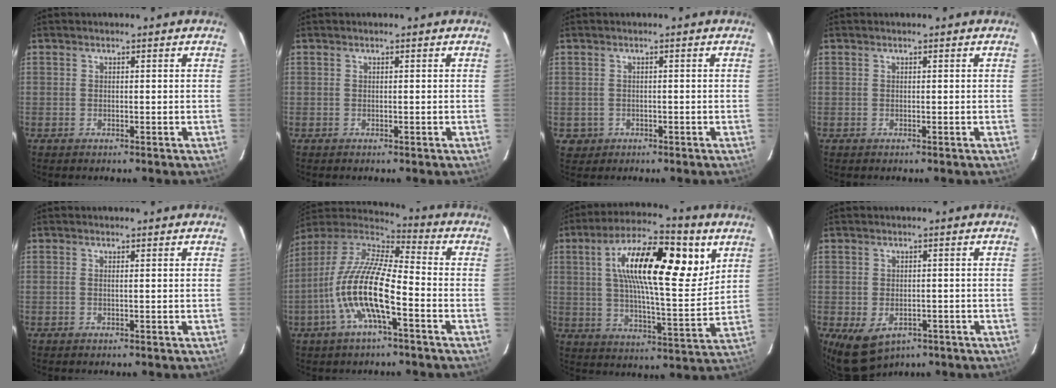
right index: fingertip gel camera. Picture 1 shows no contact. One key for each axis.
{"total": 0.0}
{"total": 2.7, "fx": -0.5, "fy": 2.6, "fz": 0.4, "tx": -0.011, "ty": 0.002, "tz": 0.002}
{"total": 0.0}
{"total": 0.5, "fx": 0.0, "fy": -0.2, "fz": 0.5, "tx": -0.008, "ty": 0.000, "tz": -0.002}
{"total": 16.4, "fx": -5.5, "fy": 4.0, "fz": 14.9, "tx": -0.289, "ty": -0.009, "tz": -0.113}
{"total": 21.4, "fx": 7.9, "fy": 6.5, "fz": 18.7, "tx": -0.314, "ty": 0.017, "tz": 0.117}
{"total": 7.3, "fx": -3.4, "fy": 5.0, "fz": 4.2, "tx": -0.084, "ty": -0.024, "tz": -0.039}